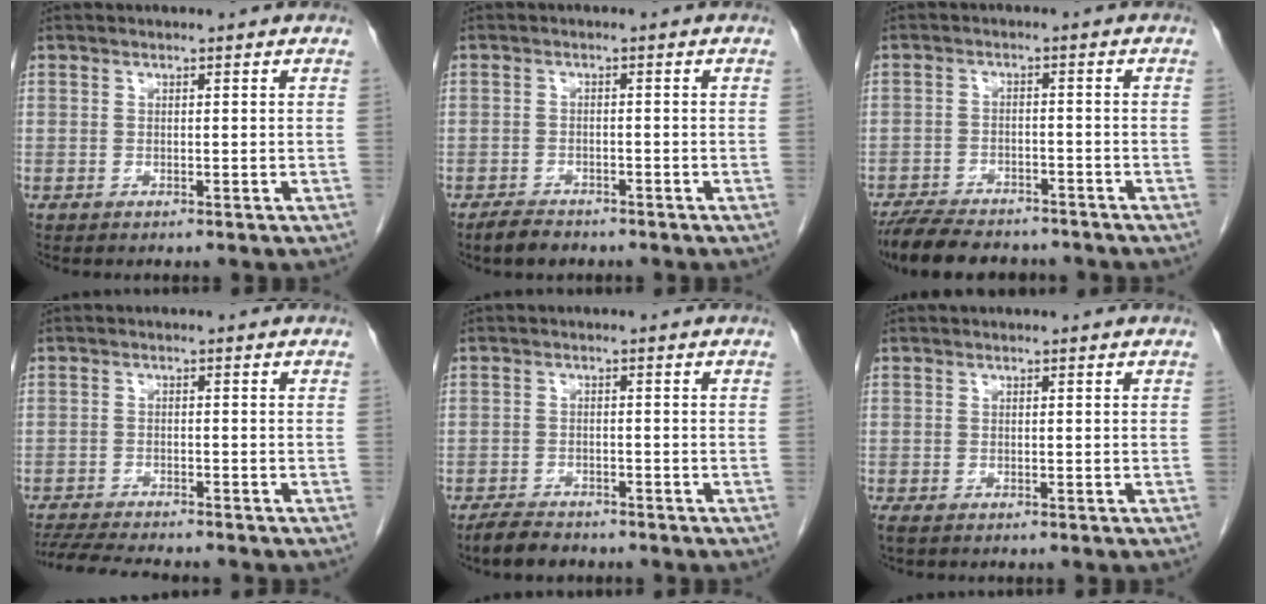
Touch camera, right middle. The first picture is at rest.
{"total": 3.1, "force": [-2.6, 1.2, 1.1], "torque": [-0.024, -0.001, -0.041]}
{"total": 12.1, "force": [-10.4, 3.8, 4.9], "torque": [-0.088, -0.003, -0.155]}
{"total": 9.4, "force": [-8.5, 0.9, 3.9], "torque": [-0.063, -0.015, -0.133]}
{"total": 4.0, "force": [-3.5, 1.4, 1.3], "torque": [-0.028, -0.004, -0.060]}
{"total": 1.3, "force": [-1.0, 0.6, 0.7], "torque": [-0.015, -0.004, -0.013]}